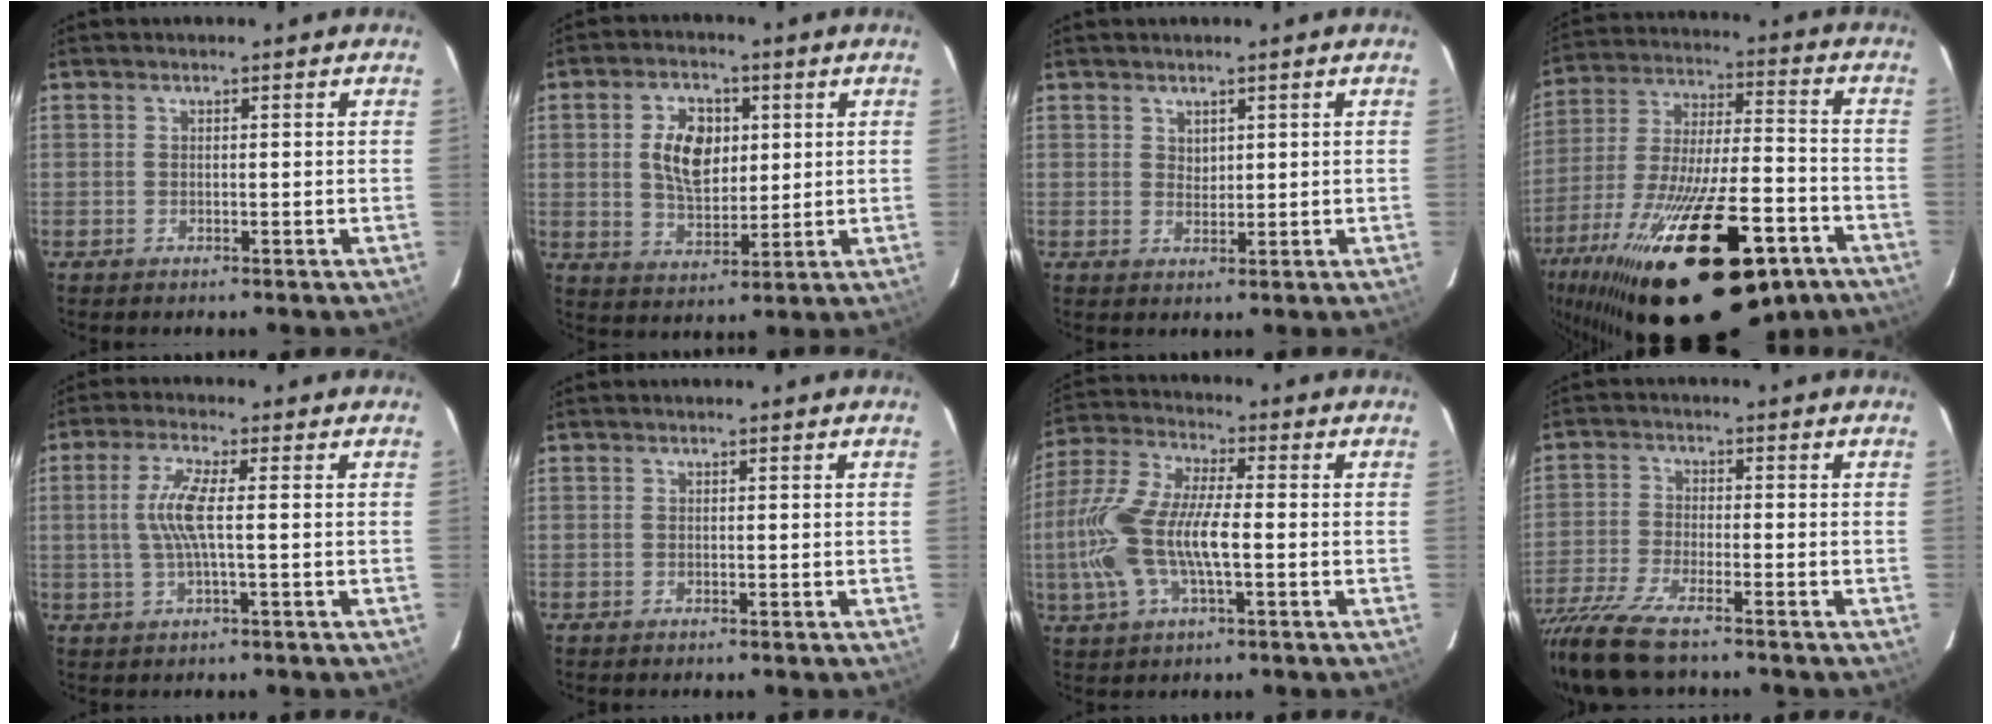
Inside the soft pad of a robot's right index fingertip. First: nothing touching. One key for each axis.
{"total": 9.5, "fx": 2.0, "fy": 5.8, "fz": 7.3, "tx": -0.134, "ty": 0.012, "tz": 0.042}
{"total": 1.7, "fx": 1.1, "fy": 1.2, "fz": 0.4, "tx": -0.004, "ty": 0.002, "tz": 0.022}
{"total": 34.5, "fx": -20.9, "fy": 12.2, "fz": 24.7, "tx": -0.461, "ty": -0.056, "tz": -0.315}
{"total": 6.2, "fx": 0.0, "fy": 0.3, "fz": 6.2, "tx": -0.129, "ty": 0.001, "tz": 0.003}
{"total": 0.0}
{"total": 15.1, "fx": -2.3, "fy": 4.9, "fz": 14.1, "tx": -0.301, "ty": 0.002, "tz": -0.048}
{"total": 12.0, "fx": -9.7, "fy": 2.0, "fz": 6.8, "tx": -0.160, "ty": -0.045, "tz": -0.182}